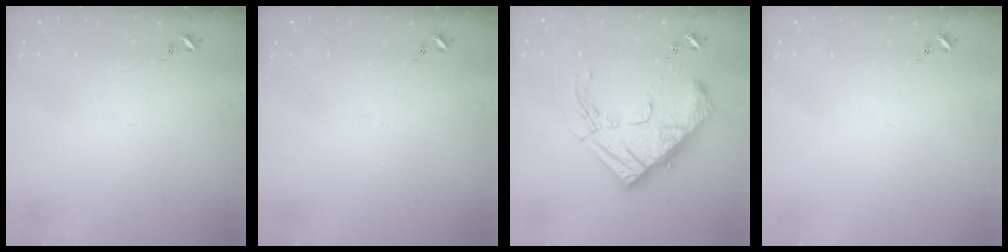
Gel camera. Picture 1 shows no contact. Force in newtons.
{"total": 0.0}
{"total": 19.9, "press": 19.8, "slide": 2.0}
{"total": 0.0}